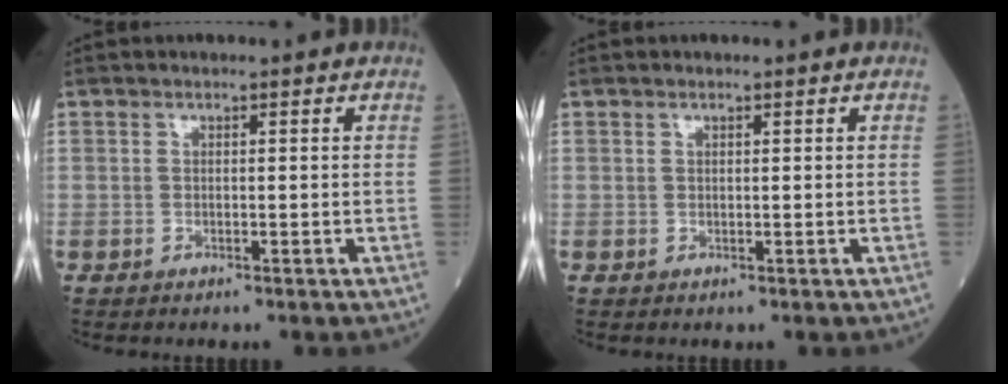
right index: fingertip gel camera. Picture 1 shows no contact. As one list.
[{"total": 0.0}]